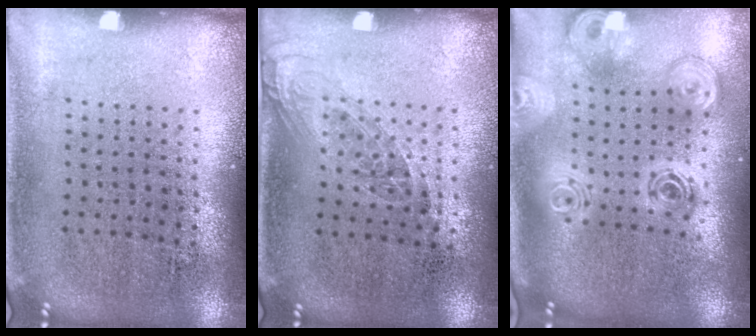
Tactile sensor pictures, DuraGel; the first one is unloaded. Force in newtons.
{"total": 1.1, "press": 0.9, "slide": 0.5}
{"total": 2.6, "press": 1.9, "slide": 1.8}